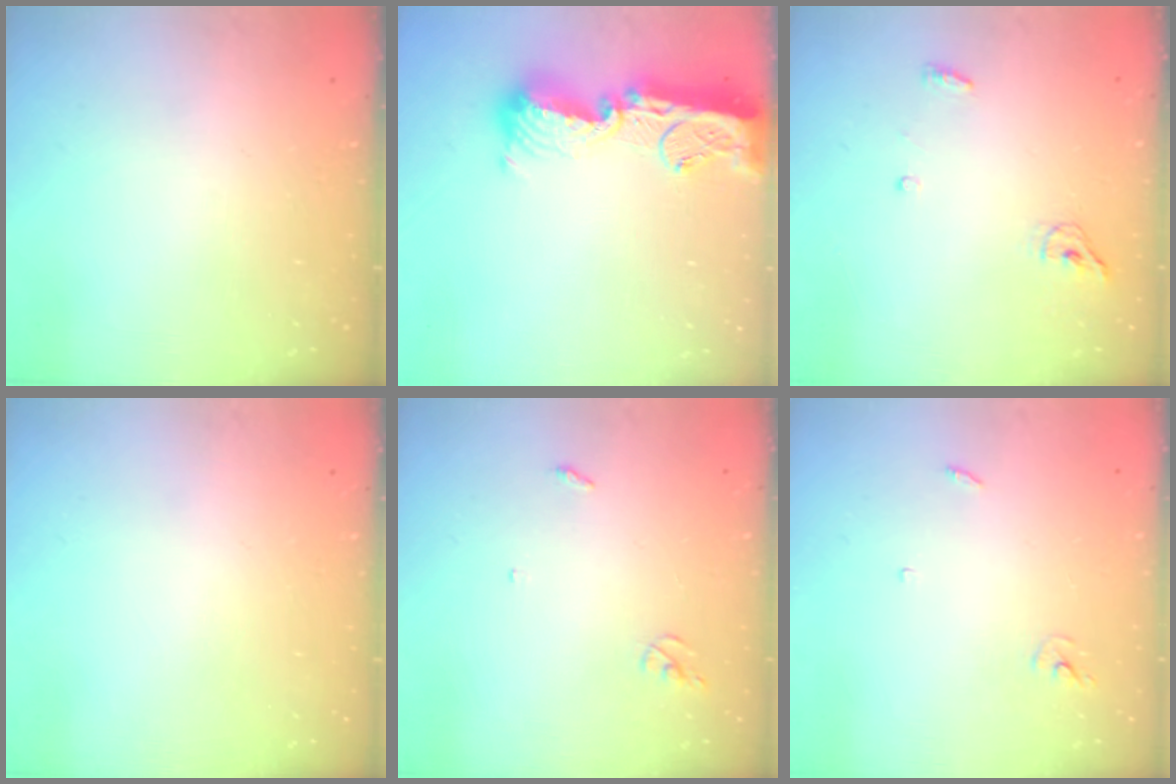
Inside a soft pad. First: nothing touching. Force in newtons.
{"total": 16.6, "press": 16.6, "slide": 1.4}
{"total": 4.4, "press": 4.3, "slide": 1.1}
{"total": 0.0}
{"total": 2.6, "press": 2.6, "slide": 0.2}
{"total": 2.4, "press": 2.4, "slide": 0.2}